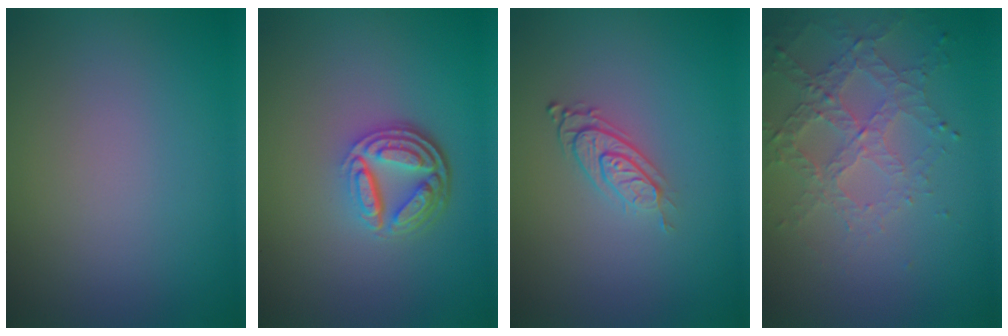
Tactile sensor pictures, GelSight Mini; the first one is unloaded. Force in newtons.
{"total": 4.8, "press": 3.6, "slide": 3.2}
{"total": 2.9, "press": 1.9, "slide": 2.1}
{"total": 3.2, "press": 3.0, "slide": 1.3}